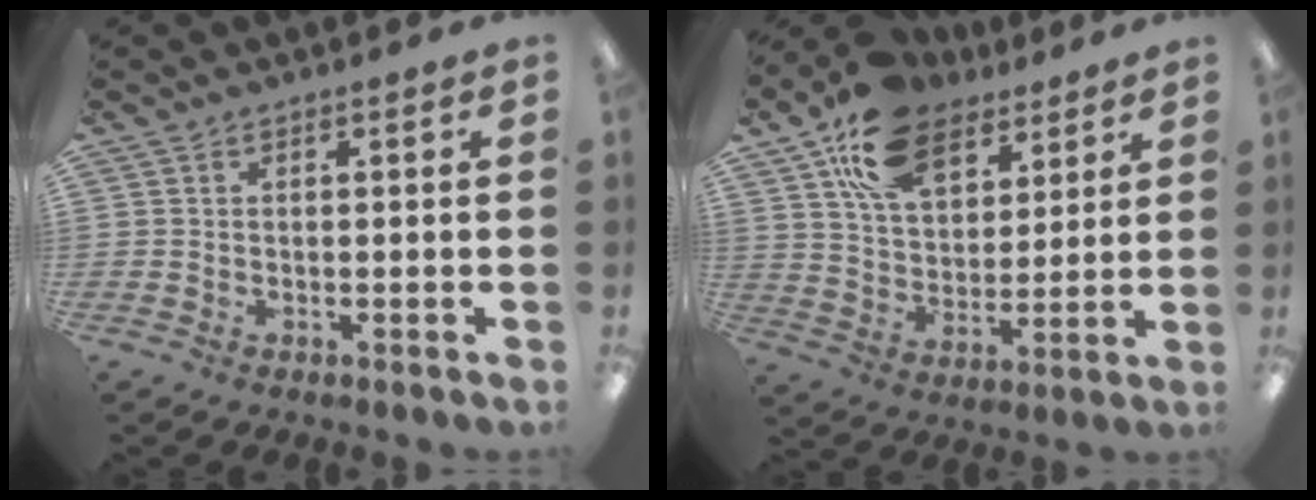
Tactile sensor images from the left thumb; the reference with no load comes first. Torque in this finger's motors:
{"motor_torque": [0.32, 0.38, 1.15, -1.62, 0.09]}